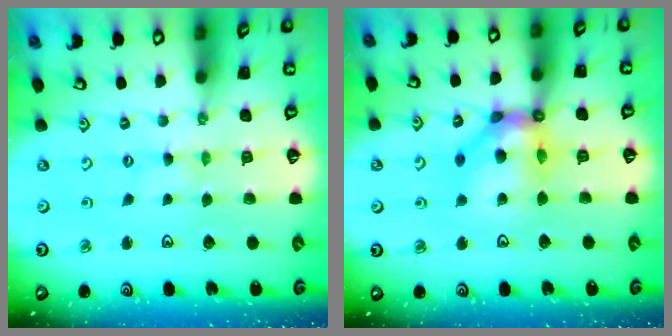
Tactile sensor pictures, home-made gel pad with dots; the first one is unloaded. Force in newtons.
{"total": 13.7, "press": 13.6, "slide": 1.8}